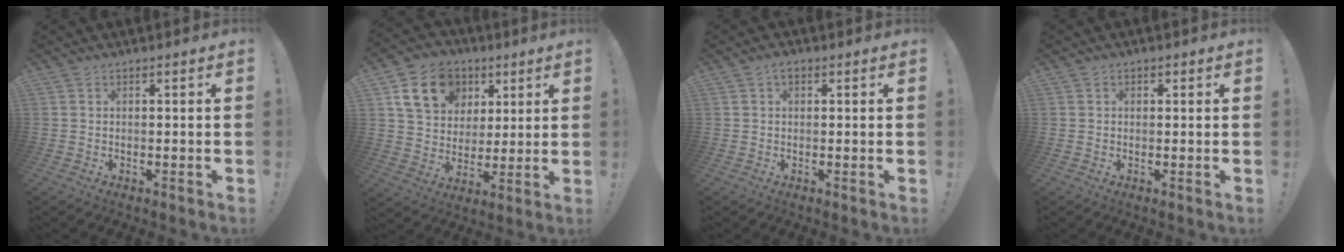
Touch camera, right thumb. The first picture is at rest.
{"total": 16.1, "force": [6.9, 12.6, 7.3], "torque": [-0.111, -0.019, 0.138]}
{"total": 1.8, "force": [0.5, 1.2, 1.2], "torque": [-0.018, 0.002, 0.008]}
{"total": 0.8, "force": [0.2, 0.7, 0.3], "torque": [0.001, 0.000, 0.002]}